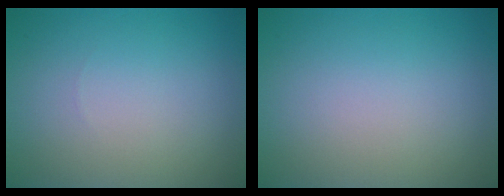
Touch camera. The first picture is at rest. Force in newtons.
{"total": 0.0}